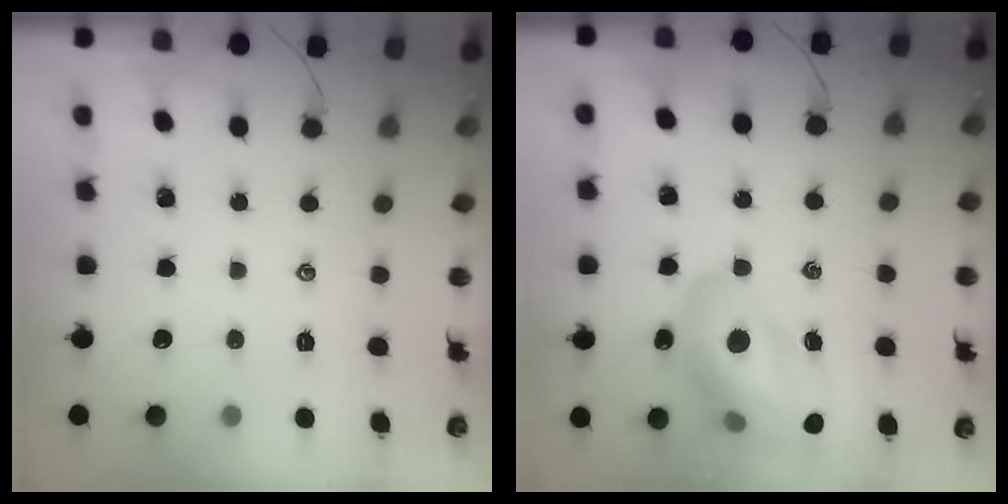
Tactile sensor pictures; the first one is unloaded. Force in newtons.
{"total": 20.4, "press": 19.8, "slide": 4.8}